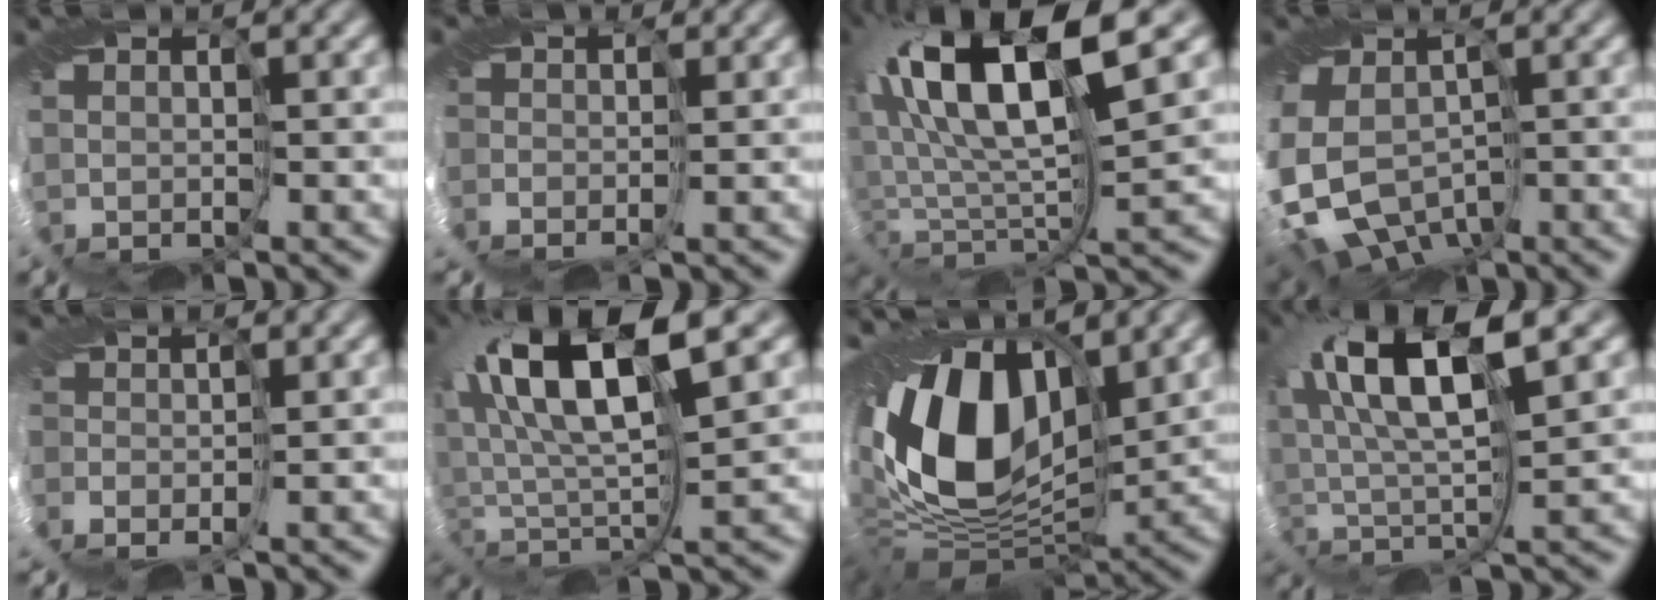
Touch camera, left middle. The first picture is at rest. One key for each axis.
{"total": 2.6, "fx": -0.2, "fy": 2.4, "fz": 1.1, "tx": -0.019, "ty": 0.007, "tz": -0.008}
{"total": 14.4, "fx": 5.7, "fy": 5.1, "fz": 12.2, "tx": -0.249, "ty": 0.021, "tz": 0.101}
{"total": 10.4, "fx": -3.5, "fy": 8.2, "fz": 5.3, "tx": -0.133, "ty": -0.040, "tz": -0.036}
{"total": 2.7, "fx": -1.7, "fy": 1.7, "fz": 1.1, "tx": -0.022, "ty": -0.005, "tz": -0.023}
{"total": 12.4, "fx": 5.4, "fy": 4.2, "fz": 10.3, "tx": -0.206, "ty": 0.025, "tz": 0.093}
{"total": 15.3, "fx": 2.3, "fy": 9.5, "fz": 11.8, "tx": -0.243, "ty": 0.010, "tz": 0.027}
{"total": 11.0, "fx": 4.5, "fy": 3.5, "fz": 9.4, "tx": -0.193, "ty": 0.030, "tz": 0.075}